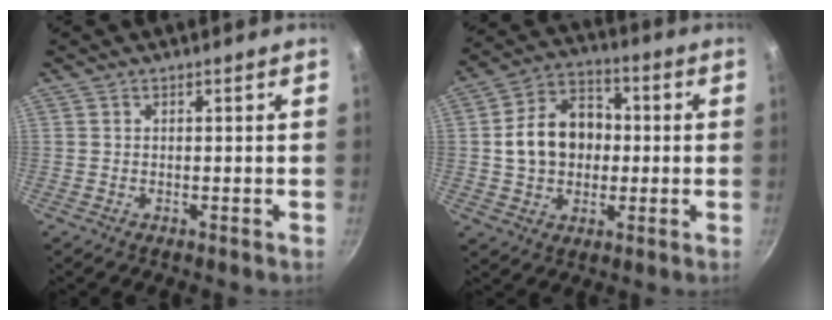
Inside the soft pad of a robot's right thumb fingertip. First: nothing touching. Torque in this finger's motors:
{"motor_torque": [-0.51, 0.94, 0.39, -0.35, 0.34]}